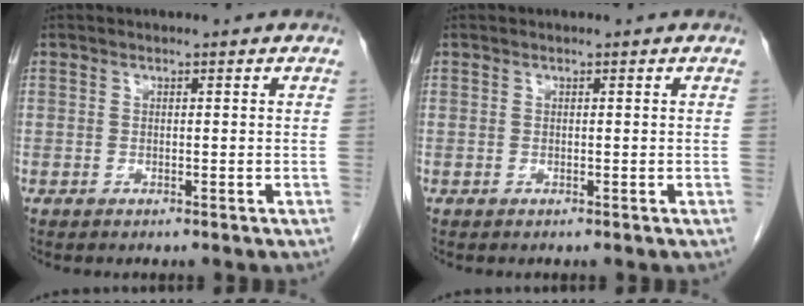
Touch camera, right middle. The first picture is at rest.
{"total": 0.0}